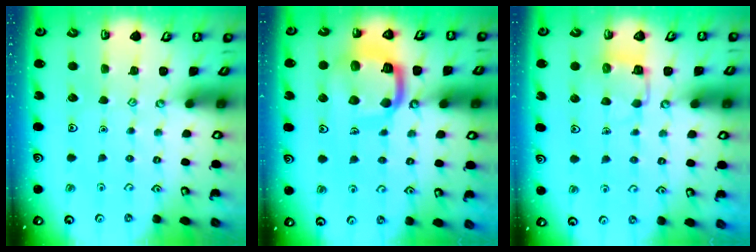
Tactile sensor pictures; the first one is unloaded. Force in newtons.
{"total": 12.5, "press": 12.5, "slide": 1.1}
{"total": 5.5, "press": 5.5, "slide": 0.3}